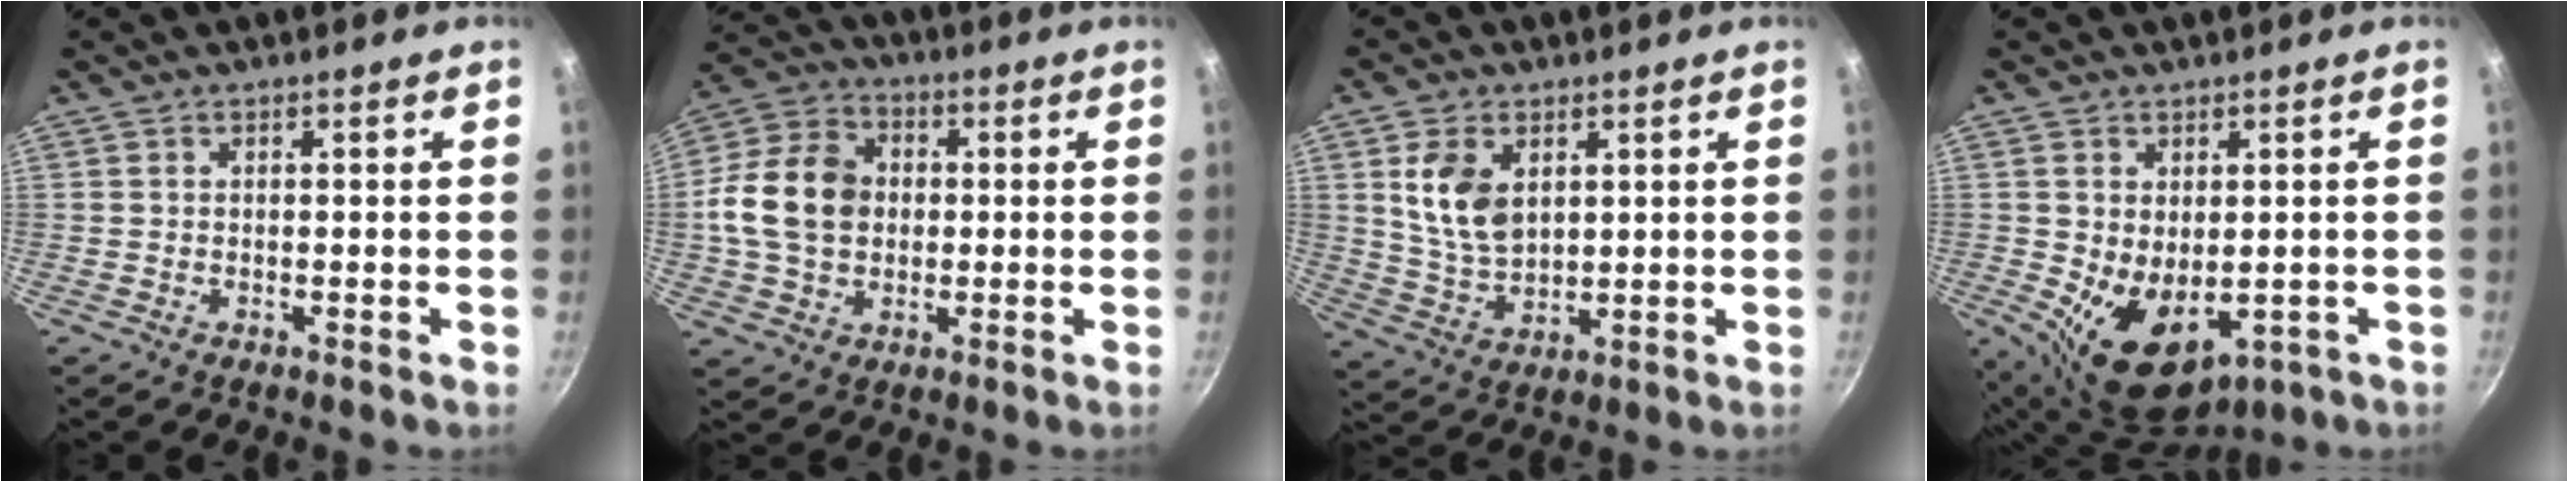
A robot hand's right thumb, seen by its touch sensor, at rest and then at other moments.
{"total": 14.3, "force": [0.3, 11.1, 9.0], "torque": [-0.145, 0.018, -0.007]}
{"total": 9.8, "force": [3.1, 6.3, 6.8], "torque": [-0.118, -0.023, 0.068]}
{"total": 10.6, "force": [-1.3, 7.0, 7.9], "torque": [-0.108, -0.020, 0.004]}